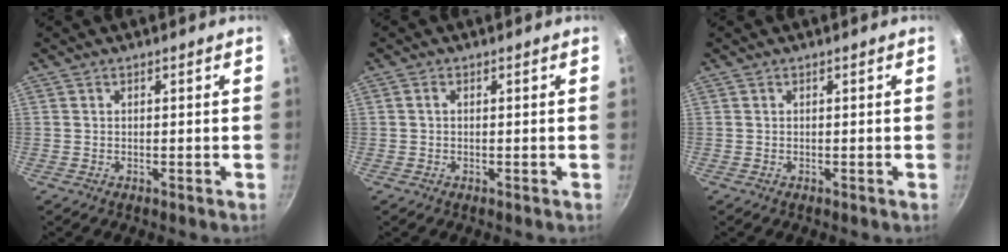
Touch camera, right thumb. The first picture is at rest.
{"total": 0.8, "force": [0.1, 0.6, 0.6], "torque": [-0.010, 0.005, 0.001]}
{"total": 0.0}